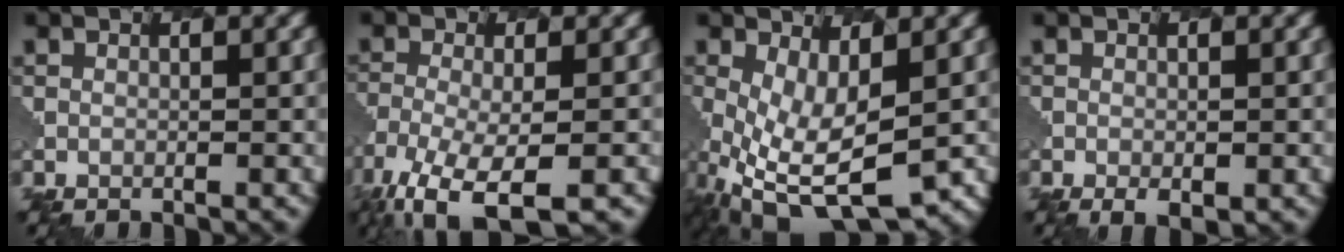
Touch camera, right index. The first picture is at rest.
{"total": 8.3, "force": [-5.4, 2.9, 5.7], "torque": [-0.124, -0.026, -0.094]}
{"total": 8.7, "force": [-2.5, 4.1, 7.3], "torque": [-0.155, -0.023, -0.030]}
{"total": 2.0, "force": [-0.8, 1.0, 1.5], "torque": [-0.022, -0.004, -0.009]}